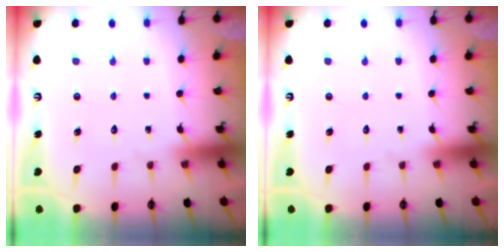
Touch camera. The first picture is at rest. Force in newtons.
{"total": 0.0}